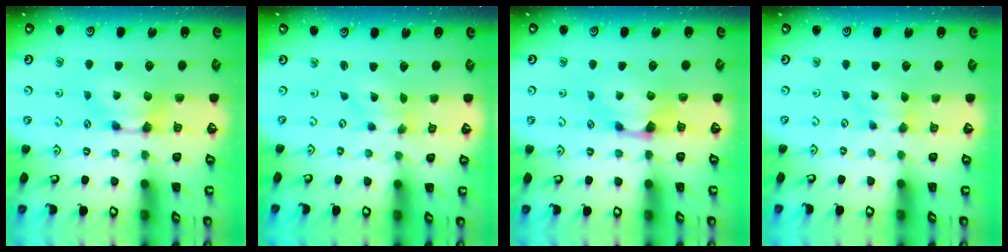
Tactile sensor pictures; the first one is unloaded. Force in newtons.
{"total": 1.6, "press": 1.2, "slide": 1.1}
{"total": 0.6, "press": 0.1, "slide": 0.6}
{"total": 2.5, "press": 2.5, "slide": 0.4}